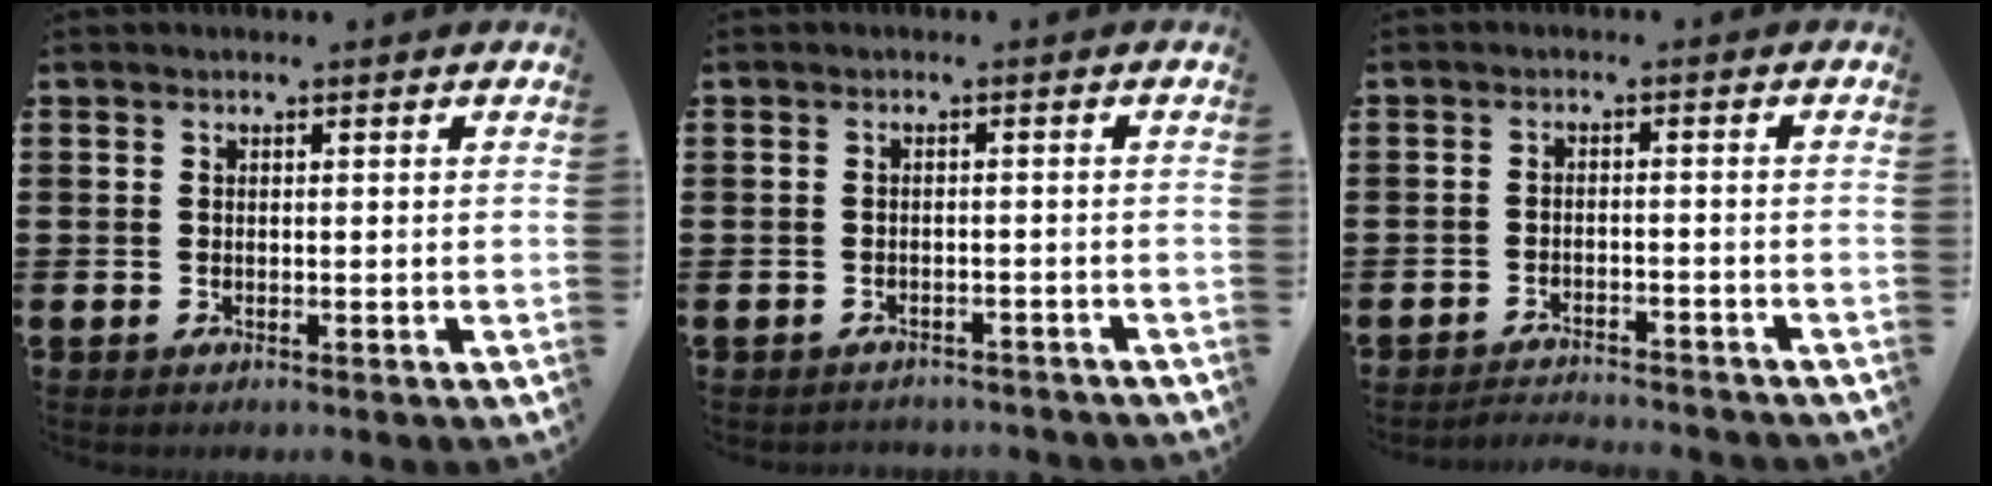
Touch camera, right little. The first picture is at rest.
{"total": 1.3, "force": [-1.3, 0.1, -0.1], "torque": [-0.003, 0.002, -0.028]}
{"total": 2.3, "force": [-2.2, -0.1, -0.1], "torque": [-0.003, 0.004, -0.049]}